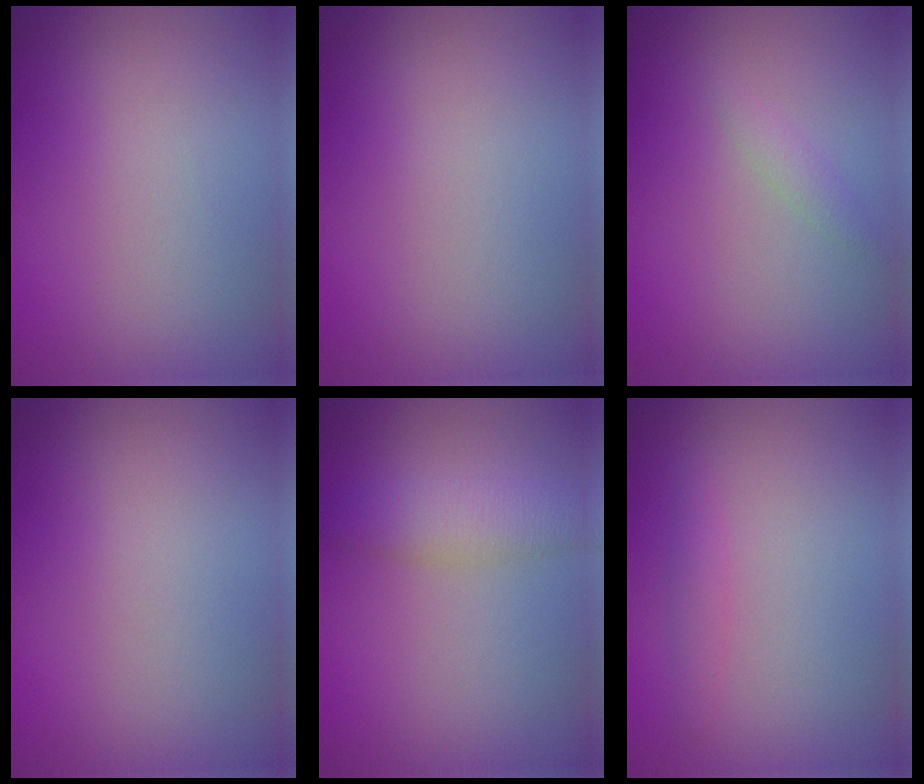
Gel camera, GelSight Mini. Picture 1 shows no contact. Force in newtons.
{"total": 0.0}
{"total": 0.9, "press": 0.9, "slide": 0.0}
{"total": 0.0}
{"total": 3.0, "press": 3.0, "slide": 0.0}
{"total": 1.1, "press": 1.1, "slide": 0.1}